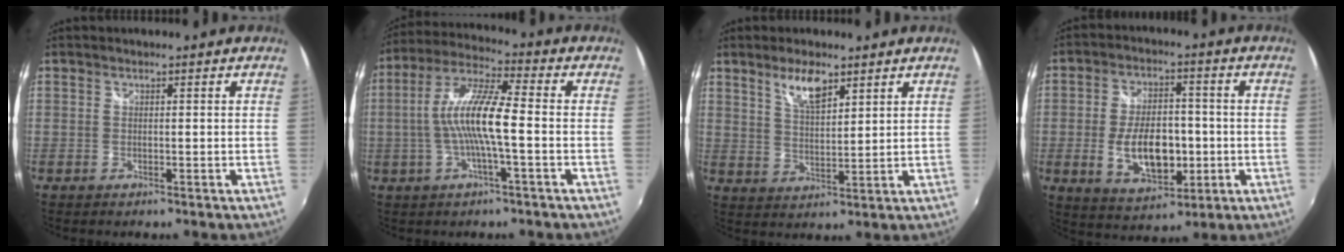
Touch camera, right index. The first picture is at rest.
{"total": 11.5, "force": [-1.5, 1.4, 11.3], "torque": [-0.225, 0.010, -0.031]}
{"total": 6.5, "force": [4.2, 2.2, 4.4], "torque": [-0.077, 0.001, 0.082]}
{"total": 12.3, "force": [-2.2, 6.7, 10.0], "torque": [-0.190, -0.003, -0.024]}